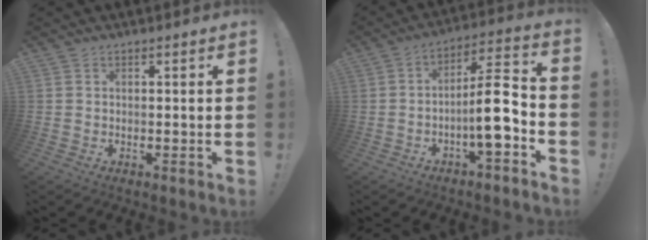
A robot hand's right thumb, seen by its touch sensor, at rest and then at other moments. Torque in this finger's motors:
{"motor_torque": [2.40, 2.61, 1.74, -1.03, 0.58]}